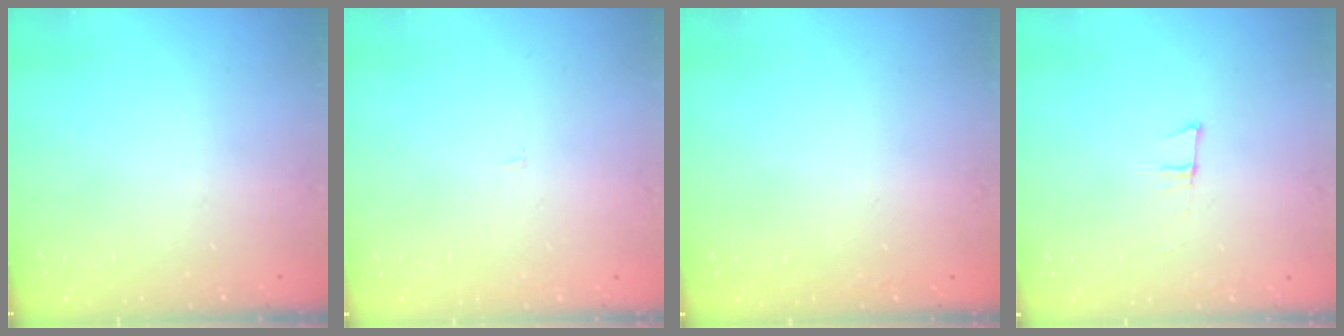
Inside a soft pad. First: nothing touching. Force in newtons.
{"total": 1.6, "press": 1.6, "slide": 0.1}
{"total": 1.6, "press": 1.5, "slide": 0.1}
{"total": 5.4, "press": 4.6, "slide": 2.7}